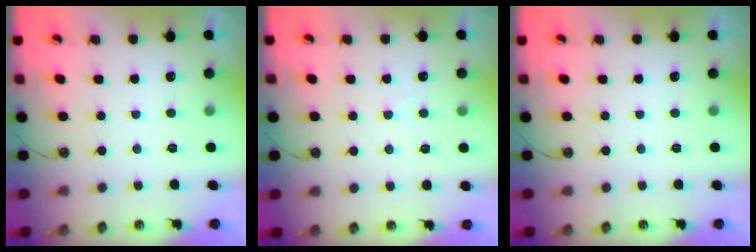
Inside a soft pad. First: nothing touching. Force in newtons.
{"total": 0.7, "press": 0.7, "slide": 0.2}
{"total": 0.0}